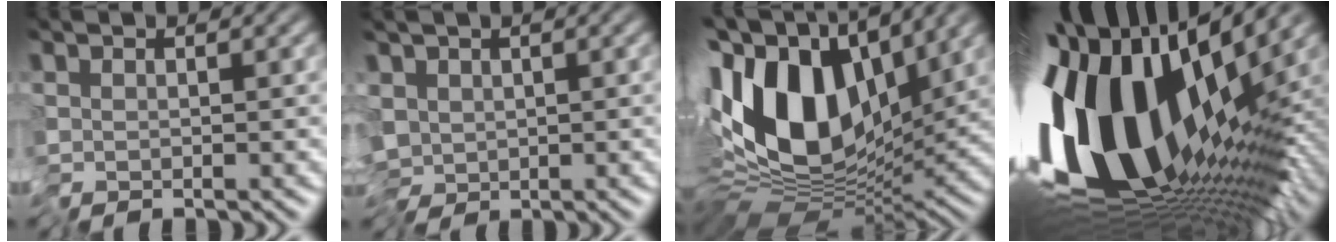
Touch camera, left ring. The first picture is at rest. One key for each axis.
{"total": 5.1, "fx": -0.9, "fy": 3.6, "fz": 3.4, "tx": -0.053, "ty": -0.021, "tz": -0.008}
{"total": 13.9, "fx": 2.2, "fy": 8.0, "fz": 11.1, "tx": -0.212, "ty": 0.004, "tz": 0.029}
{"total": 16.6, "fx": 0.6, "fy": 9.3, "fz": 13.8, "tx": -0.272, "ty": -0.020, "tz": 0.019}